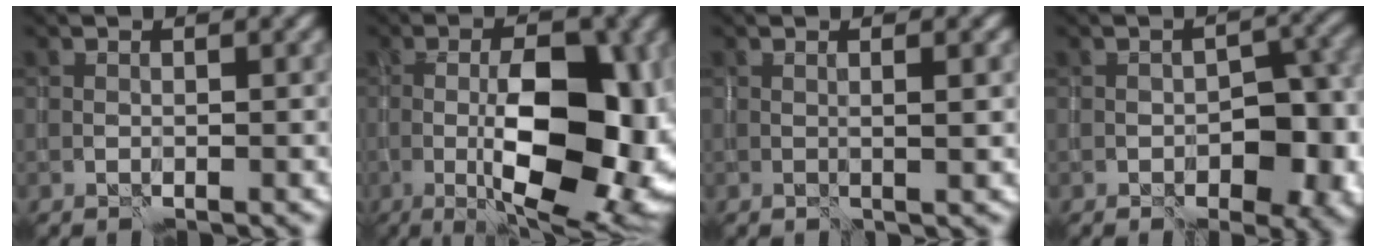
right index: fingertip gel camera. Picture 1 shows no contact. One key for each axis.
{"total": 12.6, "fx": -1.2, "fy": 5.1, "fz": 11.4, "tx": -0.163, "ty": -0.002, "tz": -0.021}
{"total": 1.7, "fx": 0.2, "fy": 0.3, "fz": 1.7, "tx": -0.026, "ty": 0.001, "tz": 0.002}
{"total": 6.7, "fx": -2.0, "fy": 3.7, "fz": 5.3, "tx": -0.051, "ty": 0.003, "tz": -0.030}